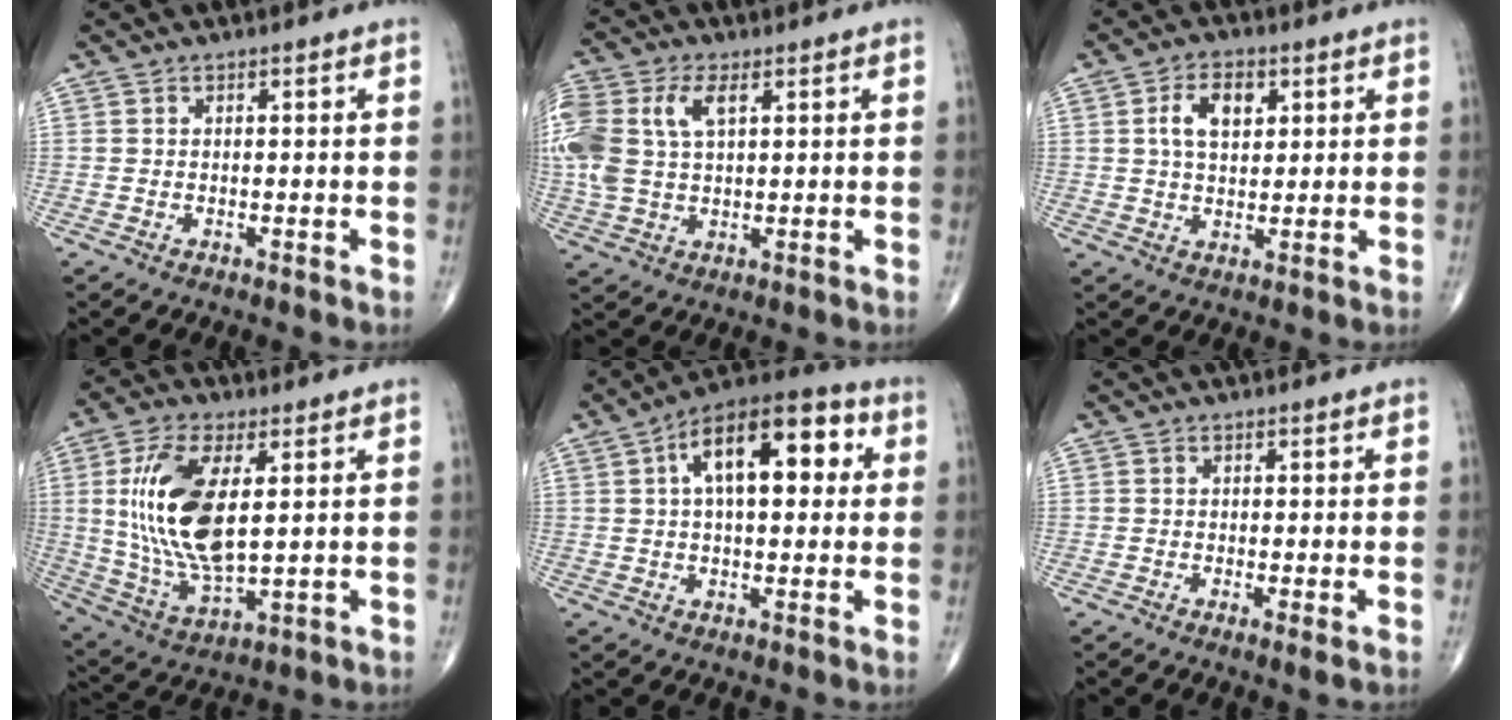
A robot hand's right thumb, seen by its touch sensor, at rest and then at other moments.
{"total": 14.8, "force": [3.9, 8.6, 11.3], "torque": [-0.292, 0.015, 0.076]}
{"total": 7.0, "force": [2.1, 4.2, 5.1], "torque": [-0.078, 0.000, 0.036]}
{"total": 17.5, "force": [3.1, 7.8, 15.4], "torque": [-0.310, -0.019, 0.067]}
{"total": 16.7, "force": [4.3, 8.0, 14.0], "torque": [-0.188, 0.029, 0.056]}
{"total": 1.3, "force": [-0.2, 0.1, 1.3], "torque": [-0.030, -0.007, -0.005]}